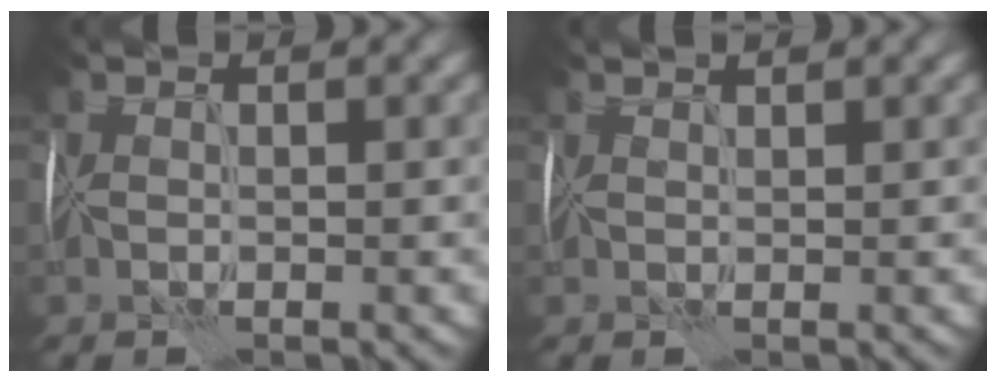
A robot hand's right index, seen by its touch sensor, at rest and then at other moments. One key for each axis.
{"total": 1.9, "fx": 1.2, "fy": 0.9, "fz": 1.2, "tx": -0.007, "ty": 0.013, "tz": 0.011}